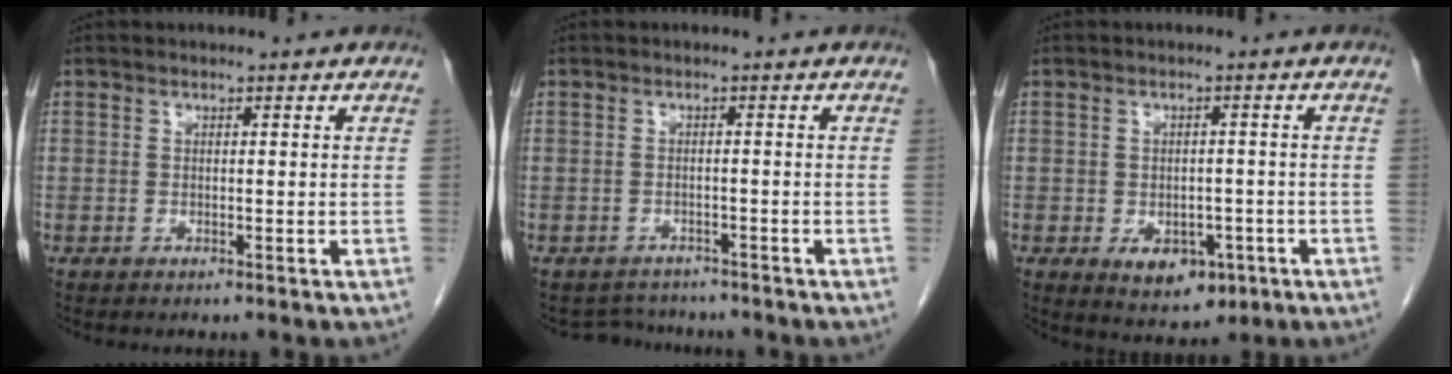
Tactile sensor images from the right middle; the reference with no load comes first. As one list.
[{"total": 3.2, "force": [-2.9, 1.1, -0.6], "torque": [0.006, 0.001, -0.045]}, {"total": 5.9, "force": [-2.3, 3.8, 3.8], "torque": [-0.047, 0.001, -0.022]}]